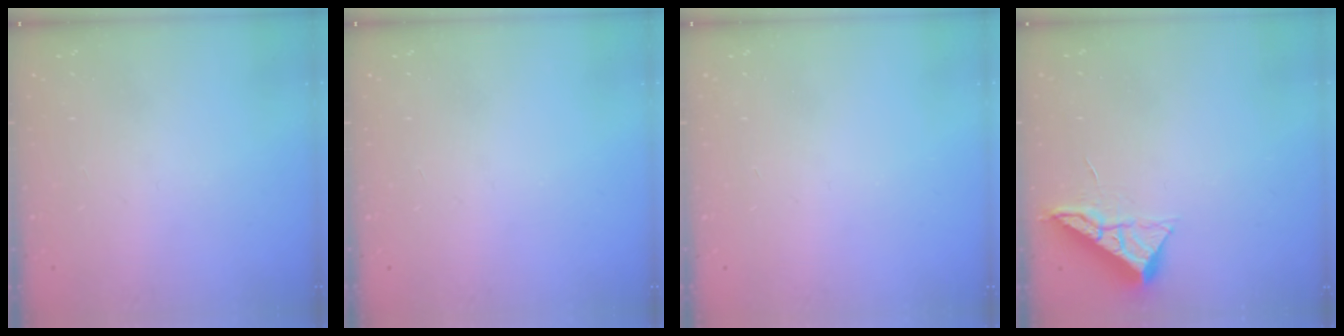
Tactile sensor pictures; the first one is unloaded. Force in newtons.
{"total": 0.0}
{"total": 0.0}
{"total": 6.0, "press": 5.9, "slide": 0.6}